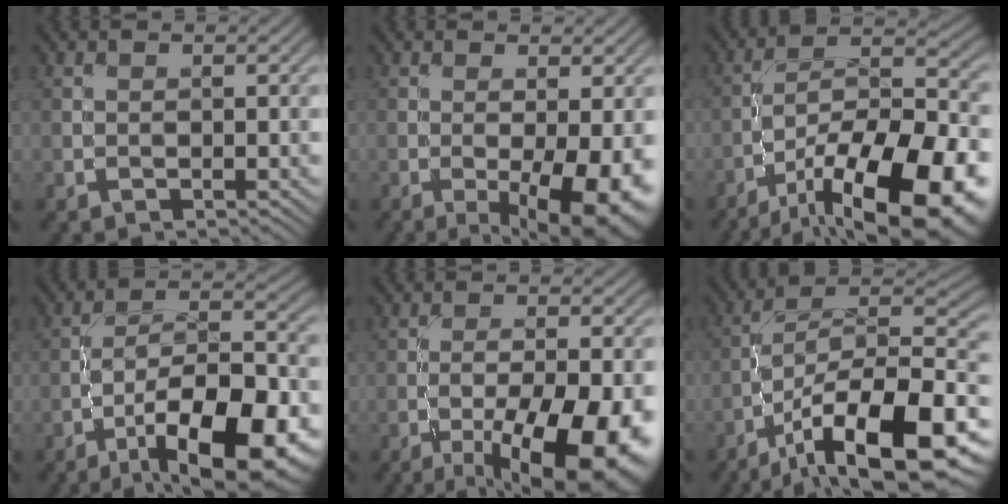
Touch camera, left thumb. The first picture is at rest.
{"total": 9.0, "force": [-2.8, 2.6, 8.2], "torque": [-0.126, -0.011, -0.028]}
{"total": 19.2, "force": [-11.4, 6.7, 13.8], "torque": [-0.206, -0.023, -0.183]}
{"total": 16.3, "force": [-8.6, 5.8, 12.6], "torque": [-0.197, -0.007, -0.135]}
{"total": 14.7, "force": [-7.3, 4.6, 11.9], "torque": [-0.173, -0.027, -0.097]}
{"total": 17.9, "force": [-9.8, 6.6, 13.4], "torque": [-0.206, -0.011, -0.182]}